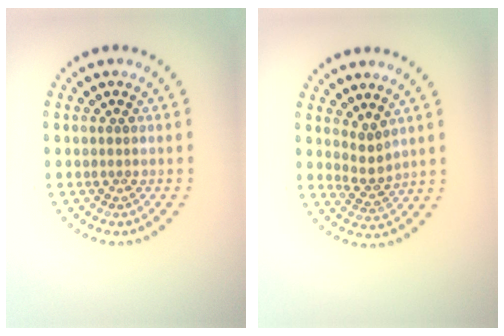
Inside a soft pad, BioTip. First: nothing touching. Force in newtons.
{"total": 2.1, "press": 1.5, "slide": 1.4}